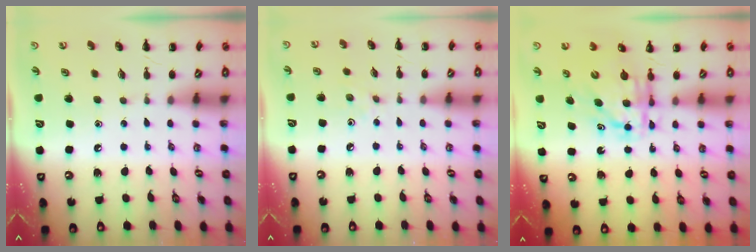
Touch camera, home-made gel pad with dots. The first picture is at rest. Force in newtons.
{"total": 2.7, "press": 2.5, "slide": 0.9}
{"total": 6.9, "press": 6.8, "slide": 1.3}